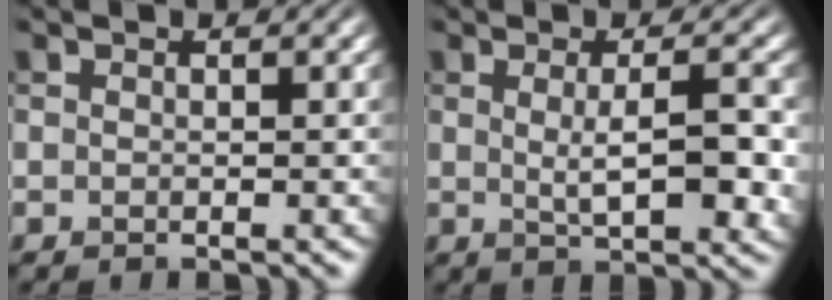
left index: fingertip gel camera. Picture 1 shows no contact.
{"total": 5.2, "force": [0.2, 1.4, 5.0], "torque": [-0.075, -0.004, 0.007]}